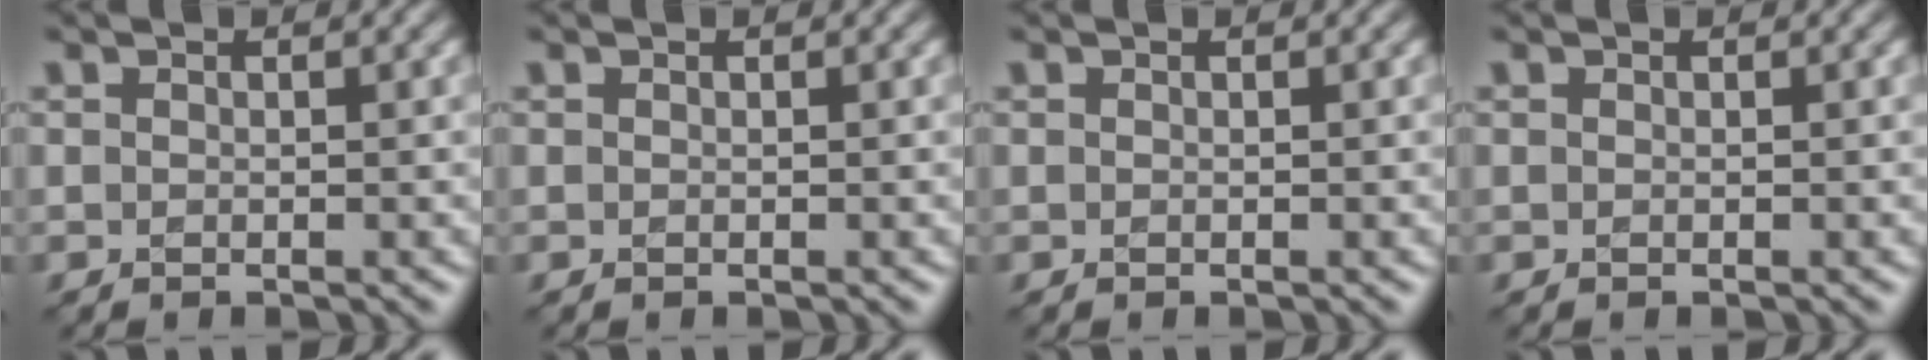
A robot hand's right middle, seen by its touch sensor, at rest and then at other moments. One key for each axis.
{"total": 0.0}
{"total": 0.0}
{"total": 0.0}